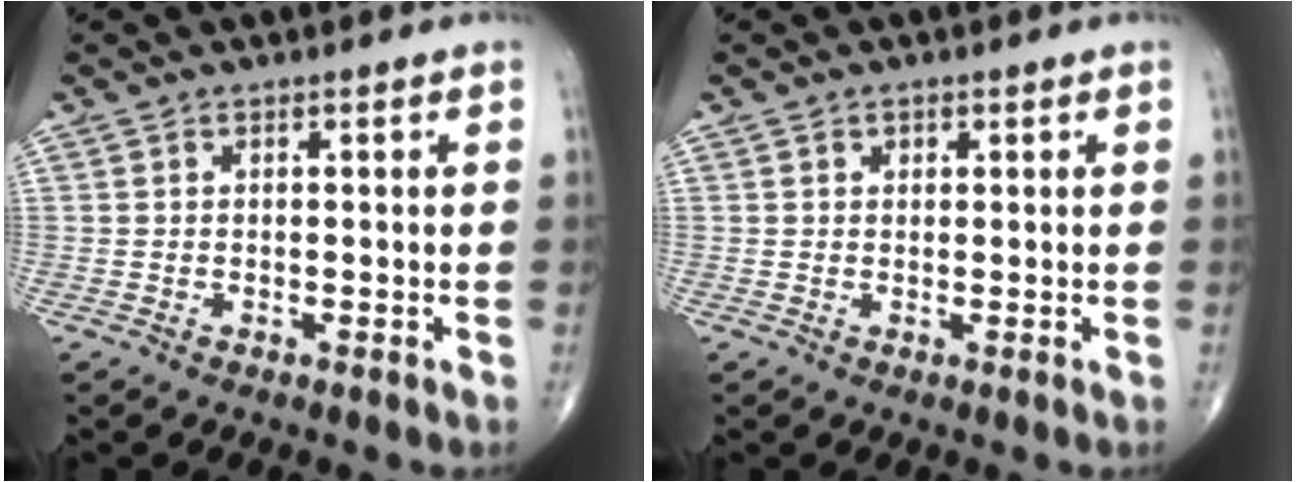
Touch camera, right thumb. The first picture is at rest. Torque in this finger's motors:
{"motor_torque": [-0.24, 0.24, -0.25, -0.18, -0.03]}